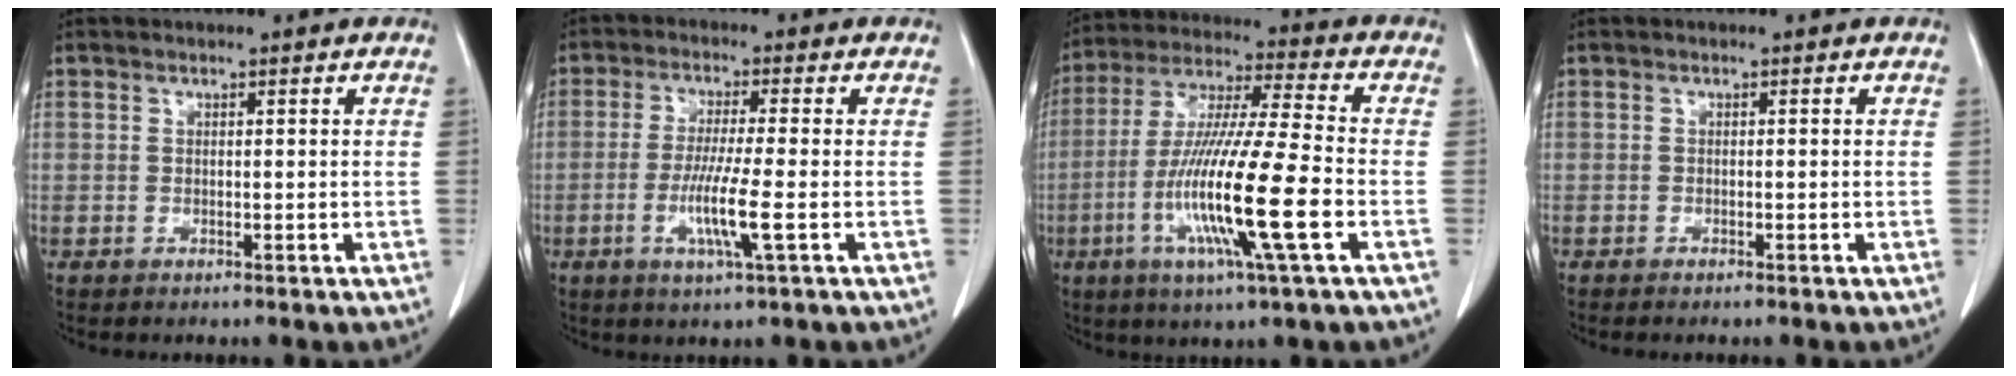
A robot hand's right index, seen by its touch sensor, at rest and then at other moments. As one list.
[{"total": 6.9, "force": [-1.9, -0.4, 6.7], "torque": [-0.128, -0.016, -0.037]}, {"total": 17.0, "force": [-4.9, -0.1, 16.3], "torque": [-0.323, -0.019, -0.095]}, {"total": 1.4, "force": [-1.1, 0.0, 0.8], "torque": [-0.013, -0.001, -0.012]}]